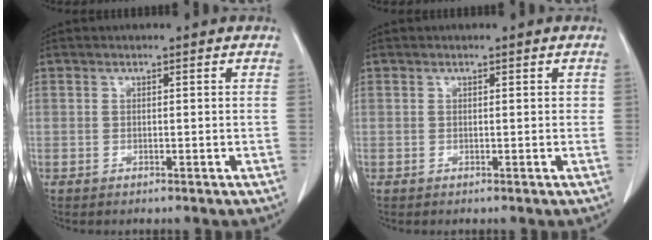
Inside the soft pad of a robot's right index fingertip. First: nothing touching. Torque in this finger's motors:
{"motor_torque": [-0.18, 0.07, -0.08, -0.01]}